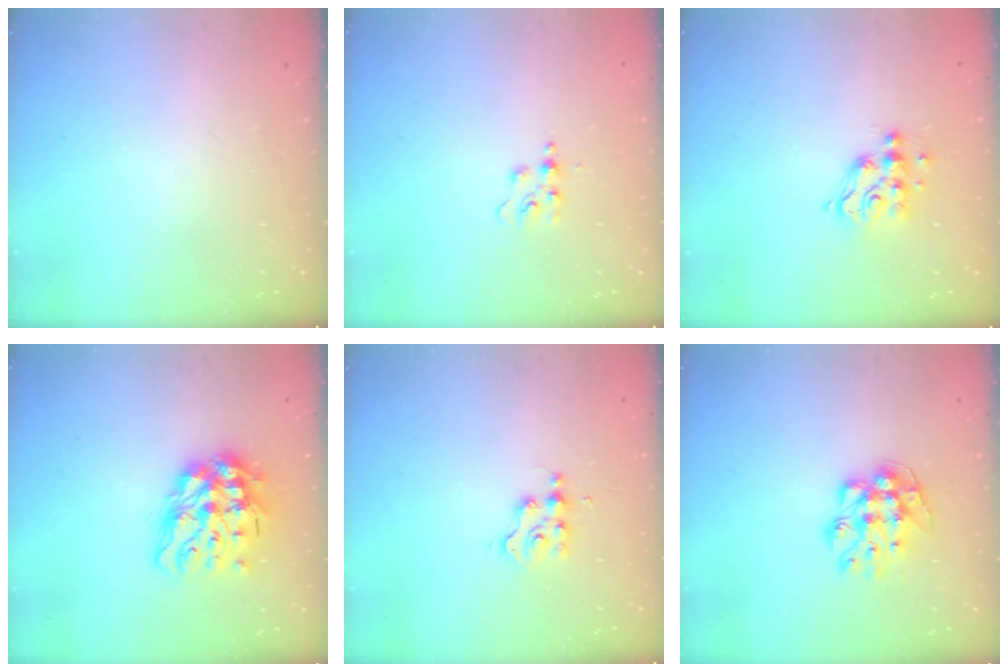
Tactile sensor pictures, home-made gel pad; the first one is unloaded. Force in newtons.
{"total": 4.8, "press": 4.8, "slide": 0.5}
{"total": 9.6, "press": 9.6, "slide": 0.7}
{"total": 14.5, "press": 14.4, "slide": 1.5}
{"total": 3.0, "press": 3.0, "slide": 0.3}
{"total": 10.1, "press": 10.1, "slide": 0.5}